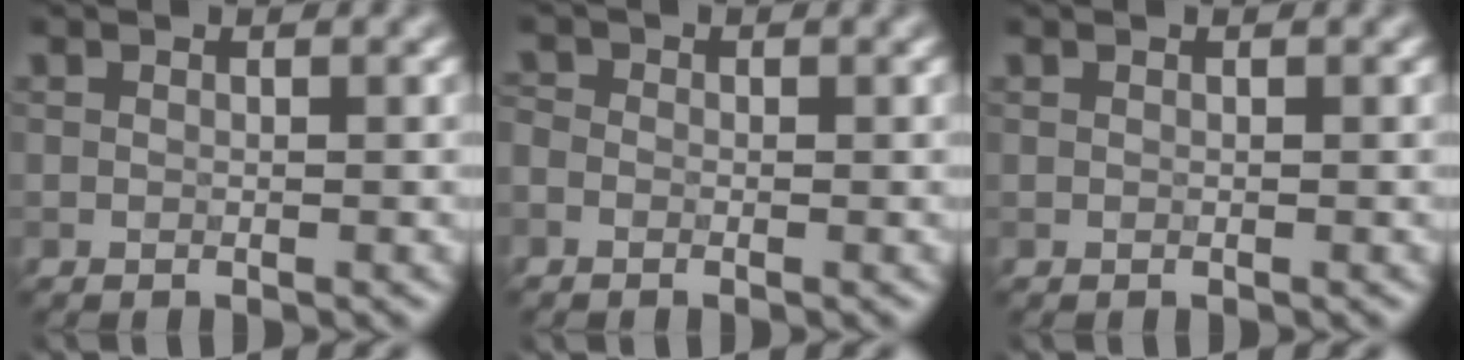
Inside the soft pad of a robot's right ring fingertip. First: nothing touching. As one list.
[{"total": 1.0, "force": [-0.5, 0.7, 0.5], "torque": [-0.012, -0.002, -0.013]}, {"total": 0.0}]